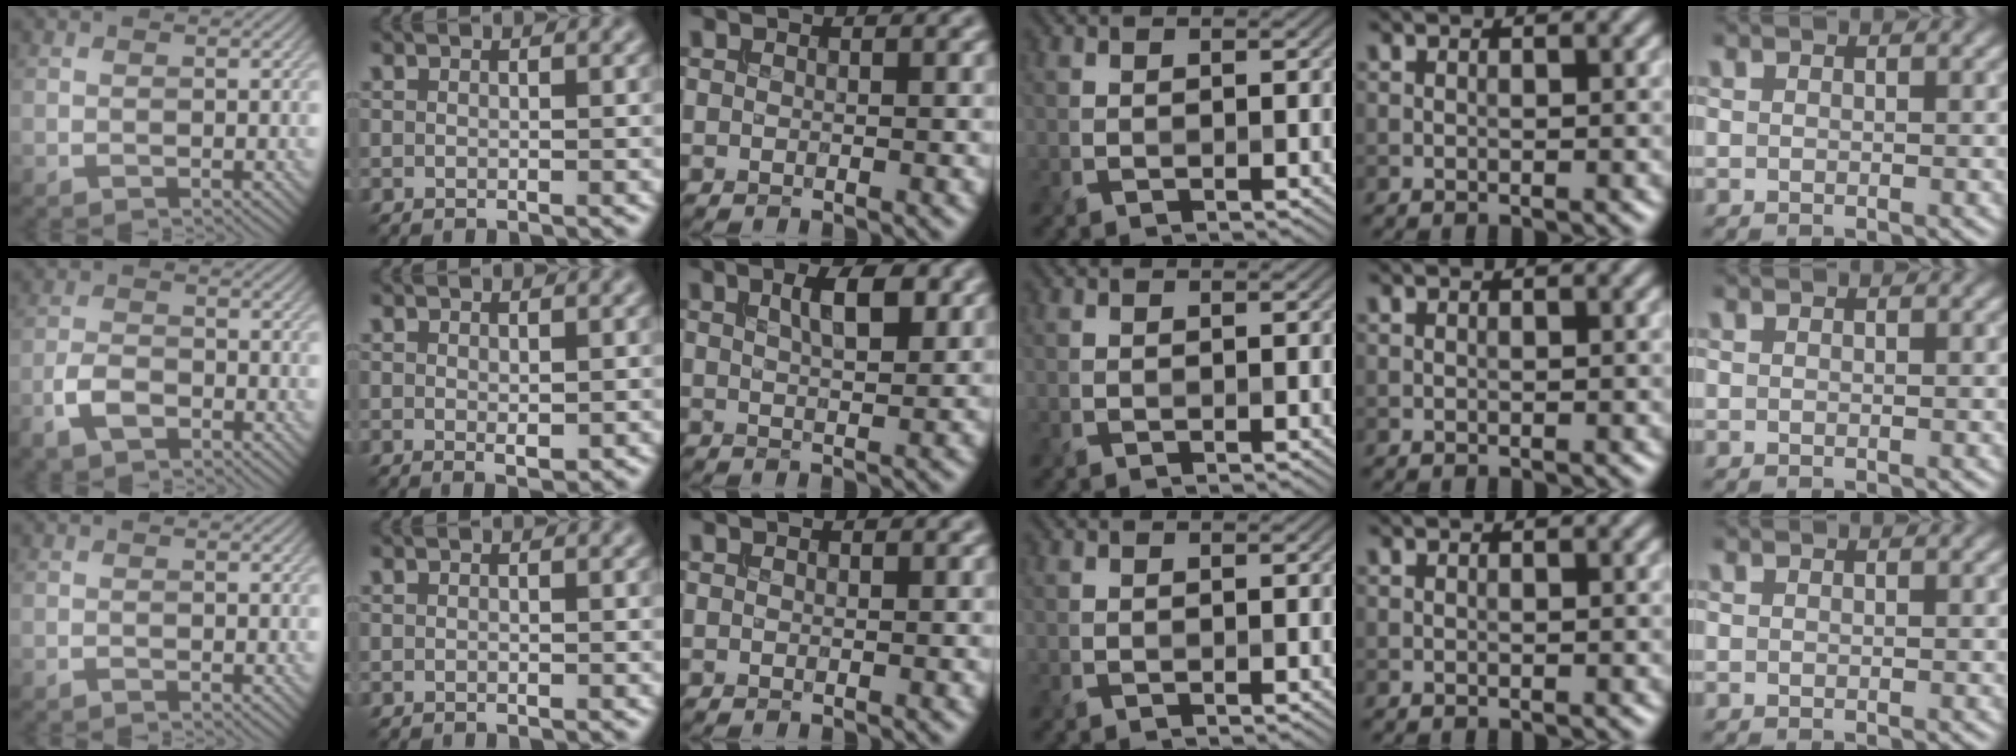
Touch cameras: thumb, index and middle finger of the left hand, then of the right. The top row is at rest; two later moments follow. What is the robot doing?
{"motion": "extract", "object": "file holder"}